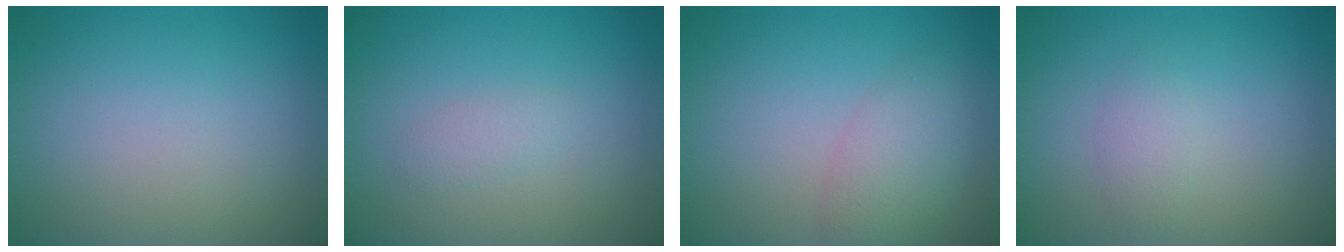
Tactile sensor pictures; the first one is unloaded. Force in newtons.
{"total": 1.2, "press": 1.2, "slide": 0.0}
{"total": 3.3, "press": 3.3, "slide": 0.2}
{"total": 1.4, "press": 1.4, "slide": 0.0}